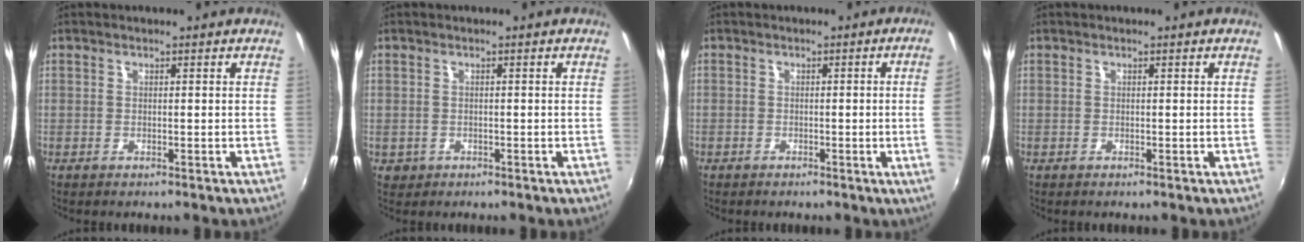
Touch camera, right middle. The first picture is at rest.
{"total": 2.0, "force": [-0.6, 1.8, 0.6], "torque": [-0.015, -0.004, -0.006]}
{"total": 3.8, "force": [-0.2, -1.8, 3.4], "torque": [-0.056, -0.012, 0.002]}
{"total": 0.0}